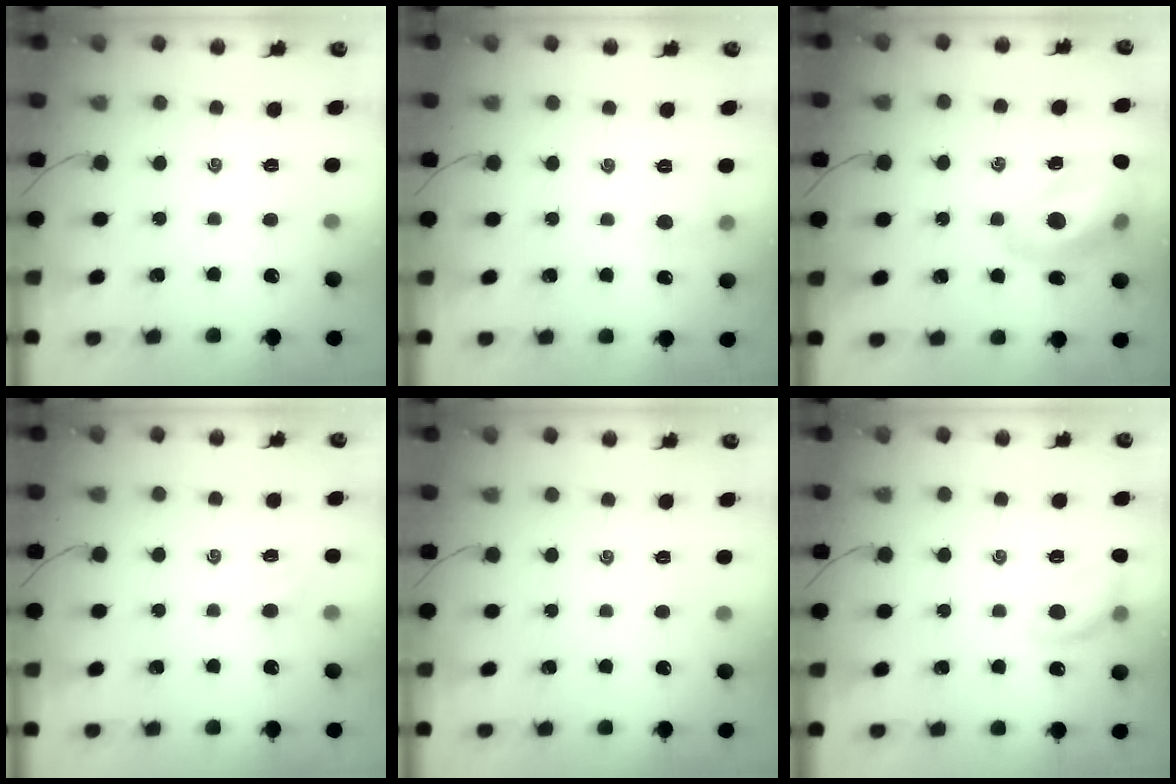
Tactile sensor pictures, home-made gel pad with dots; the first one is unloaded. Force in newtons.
{"total": 3.6, "press": 3.4, "slide": 1.1}
{"total": 17.0, "press": 16.6, "slide": 3.7}
{"total": 2.4, "press": 2.3, "slide": 0.7}
{"total": 0.0}
{"total": 10.1, "press": 9.9, "slide": 2.0}